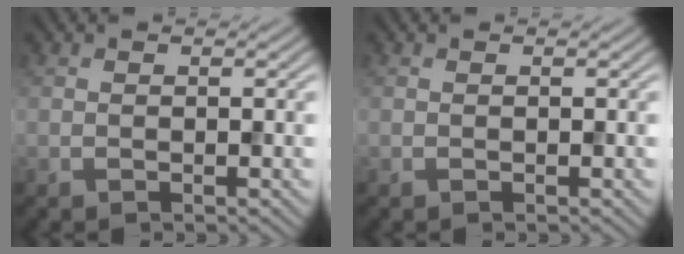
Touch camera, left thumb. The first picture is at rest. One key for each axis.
{"total": 0.0}